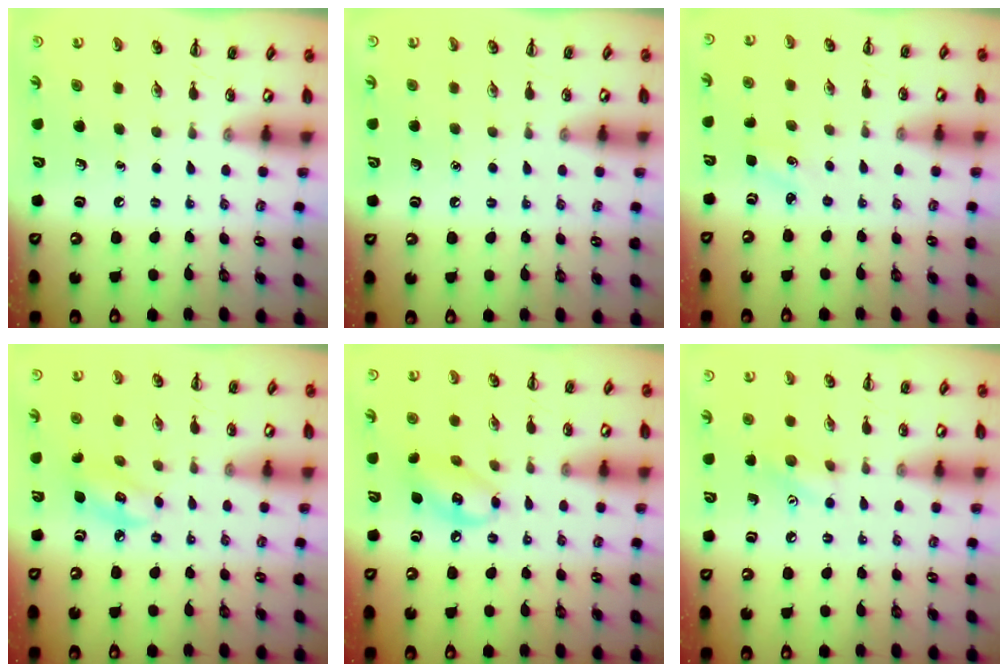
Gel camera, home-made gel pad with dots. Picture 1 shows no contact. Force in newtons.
{"total": 1.4, "press": 1.4, "slide": 0.1}
{"total": 2.0, "press": 1.9, "slide": 0.6}
{"total": 5.8, "press": 5.8, "slide": 0.6}
{"total": 9.4, "press": 9.2, "slide": 1.6}
{"total": 7.7, "press": 7.5, "slide": 1.5}